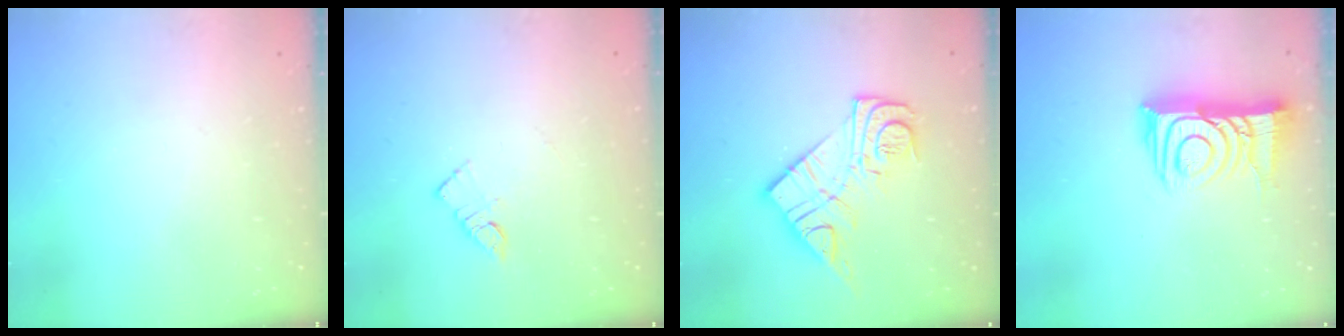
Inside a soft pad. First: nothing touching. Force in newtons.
{"total": 4.9, "press": 4.9, "slide": 0.2}
{"total": 16.3, "press": 16.2, "slide": 1.4}
{"total": 14.1, "press": 14.1, "slide": 1.1}